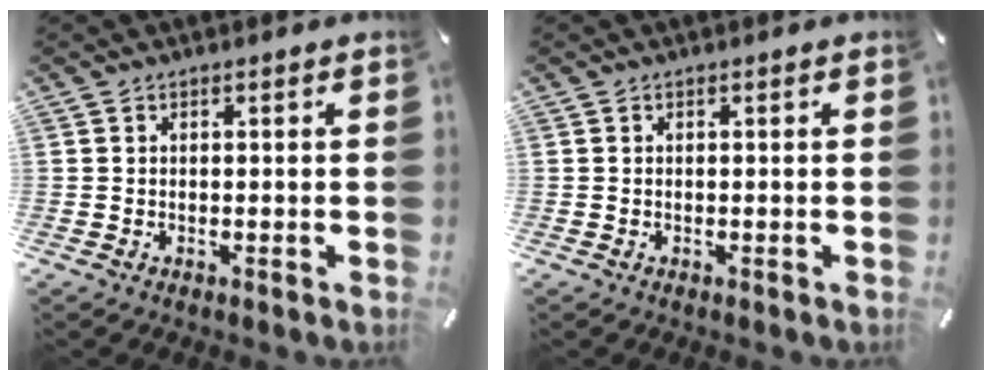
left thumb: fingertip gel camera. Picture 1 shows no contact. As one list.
[{"total": 0.0}]